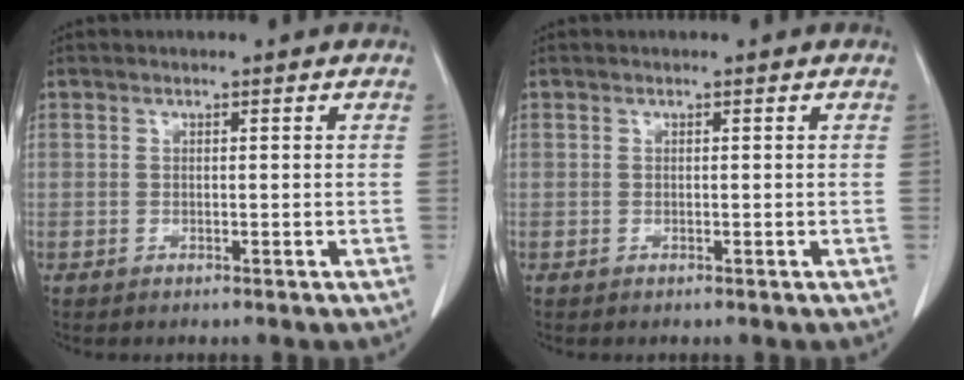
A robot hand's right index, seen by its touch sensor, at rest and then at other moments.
{"total": 0.0}